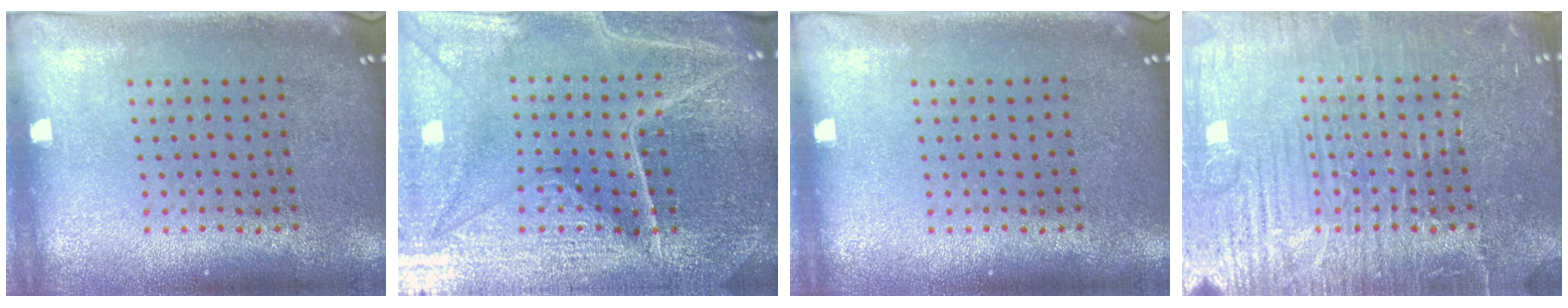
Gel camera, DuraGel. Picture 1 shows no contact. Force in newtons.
{"total": 5.8, "press": 5.3, "slide": 2.4}
{"total": 0.0}
{"total": 6.7, "press": 6.7, "slide": 0.9}